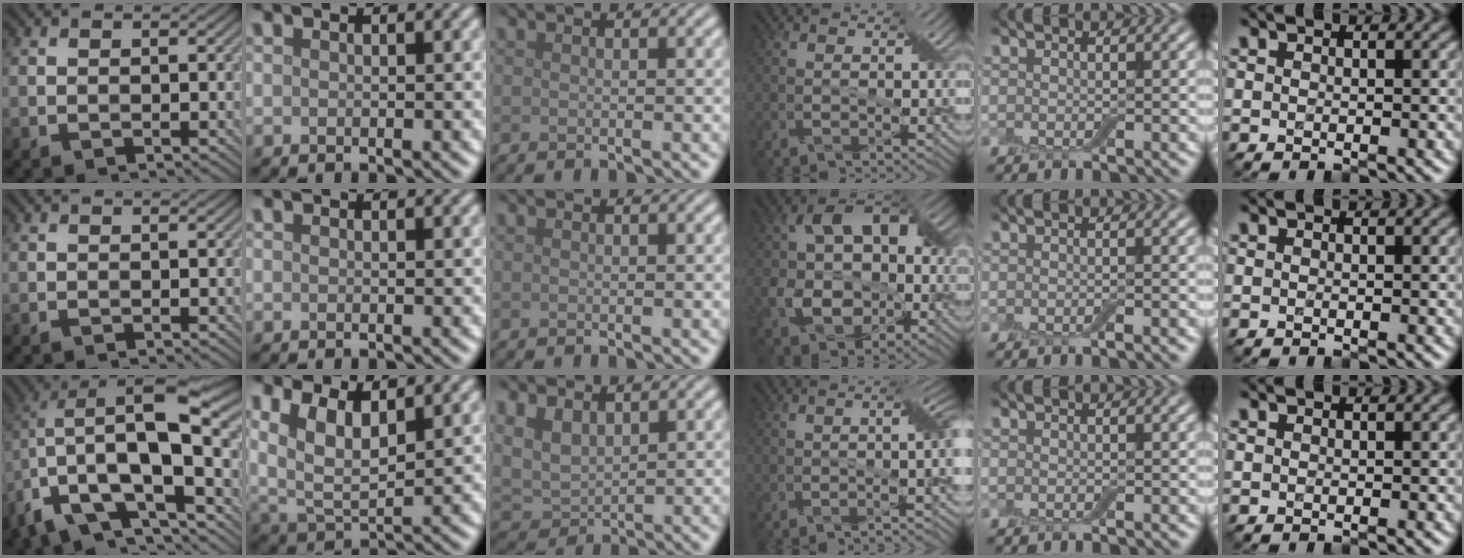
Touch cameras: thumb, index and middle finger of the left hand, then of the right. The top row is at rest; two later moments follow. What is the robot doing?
{"motion": "extract", "object": "backpack"}